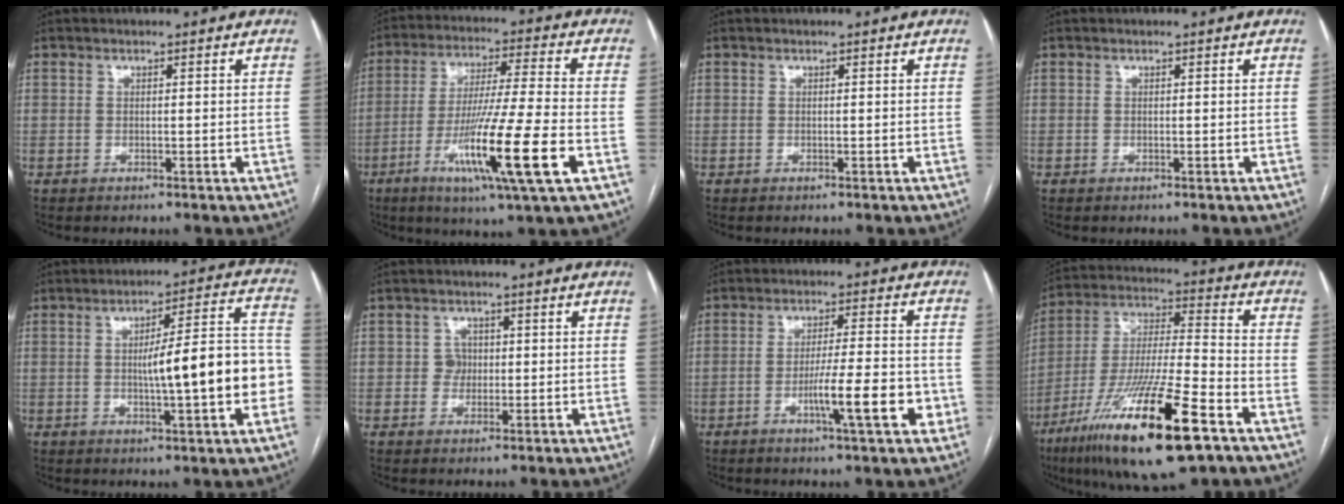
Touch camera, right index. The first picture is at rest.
{"total": 16.4, "force": [-5.9, -0.7, 15.3], "torque": [-0.289, -0.030, -0.105]}
{"total": 0.0}
{"total": 0.0}
{"total": 14.0, "force": [-2.0, 1.8, 13.7], "torque": [-0.188, 0.031, -0.025]}
{"total": 2.1, "force": [0.0, 2.0, 0.6], "torque": [-0.003, 0.005, -0.003]}
{"total": 8.7, "force": [-3.2, 0.6, 8.1], "torque": [-0.127, -0.002, -0.050]}
{"total": 22.4, "force": [-12.3, 2.6, 18.6], "torque": [-0.353, -0.046, -0.217]}